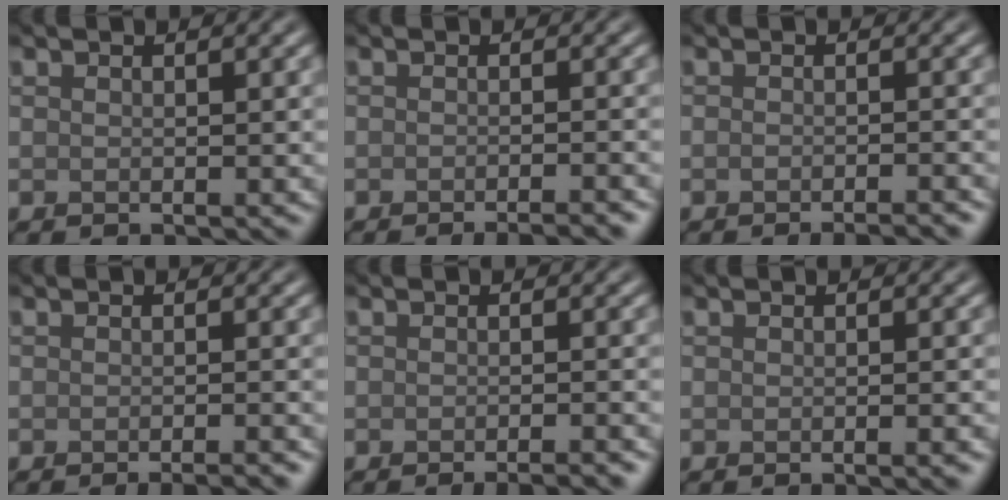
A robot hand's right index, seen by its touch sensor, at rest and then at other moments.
{"total": 3.6, "force": [-2.7, 0.8, 2.2], "torque": [-0.016, 0.009, -0.036]}
{"total": 3.3, "force": [-2.7, 0.7, 1.7], "torque": [-0.011, 0.010, -0.038]}
{"total": 3.1, "force": [-2.2, 0.7, 2.1], "torque": [-0.010, 0.006, -0.028]}
{"total": 3.5, "force": [-2.6, 0.8, 2.3], "torque": [-0.015, 0.008, -0.035]}
{"total": 1.8, "force": [-0.7, 0.5, 1.6], "torque": [-0.008, 0.000, -0.010]}